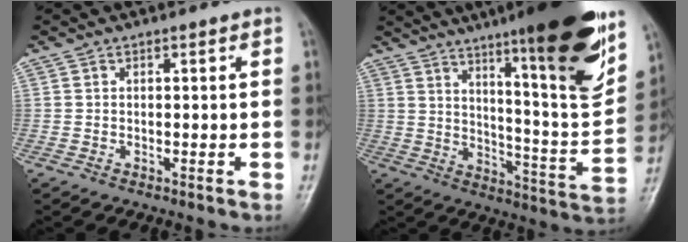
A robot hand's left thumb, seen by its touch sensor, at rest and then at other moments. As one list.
[{"total": 24.0, "force": [14.1, 3.4, 19.2], "torque": [-0.250, -0.063, 0.215]}]